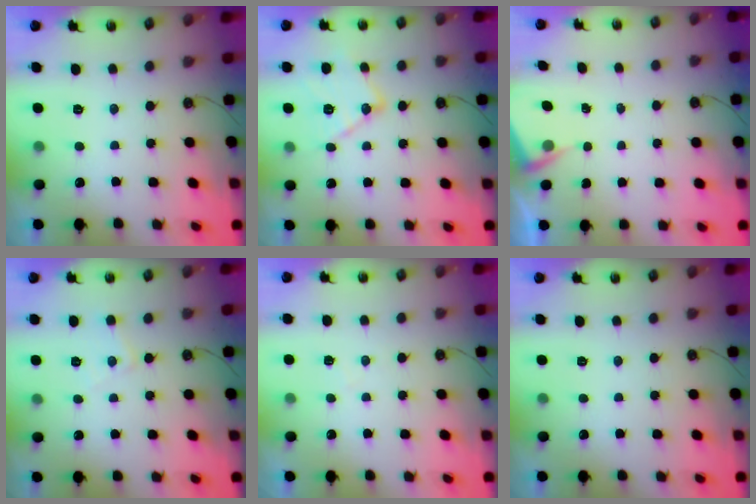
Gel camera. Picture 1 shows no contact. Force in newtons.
{"total": 13.2, "press": 13.2, "slide": 0.8}
{"total": 2.9, "press": 2.9, "slide": 0.4}
{"total": 5.3, "press": 5.3, "slide": 0.4}
{"total": 5.1, "press": 5.1, "slide": 0.6}
{"total": 0.0}